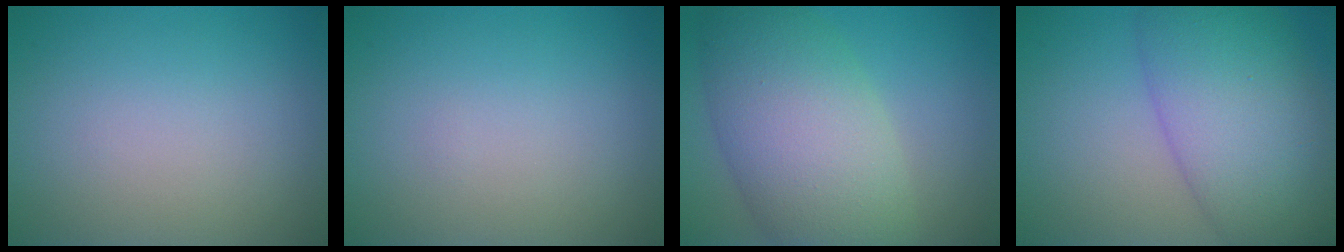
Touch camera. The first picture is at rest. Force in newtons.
{"total": 0.0}
{"total": 9.9, "press": 9.9, "slide": 0.4}
{"total": 9.9, "press": 9.9, "slide": 0.3}